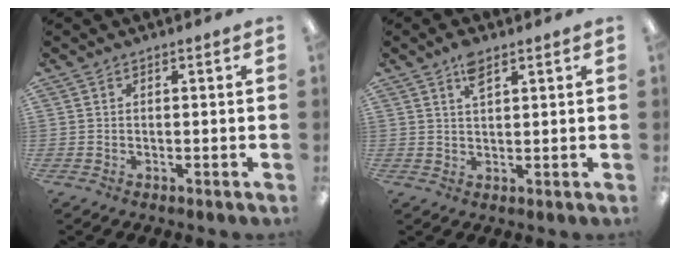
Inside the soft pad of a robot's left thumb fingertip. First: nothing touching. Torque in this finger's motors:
{"motor_torque": [0.61, 0.44, 0.46, -0.40, 0.01]}